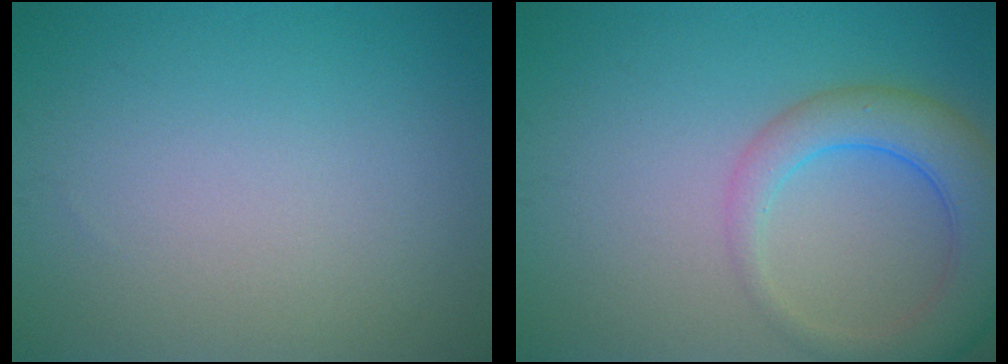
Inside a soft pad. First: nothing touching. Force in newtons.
{"total": 5.5, "press": 5.5, "slide": 0.6}